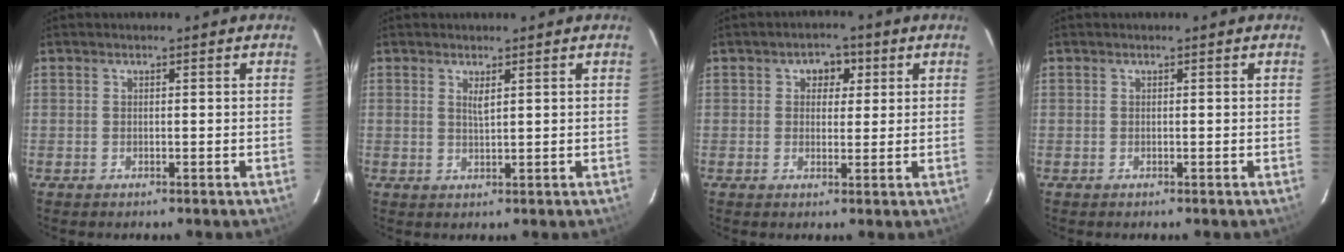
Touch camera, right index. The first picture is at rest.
{"total": 1.6, "force": [0.8, 0.3, 1.3], "torque": [-0.023, 0.000, 0.014]}
{"total": 3.7, "force": [1.2, 3.0, 1.7], "torque": [-0.017, 0.012, 0.017]}
{"total": 0.0}